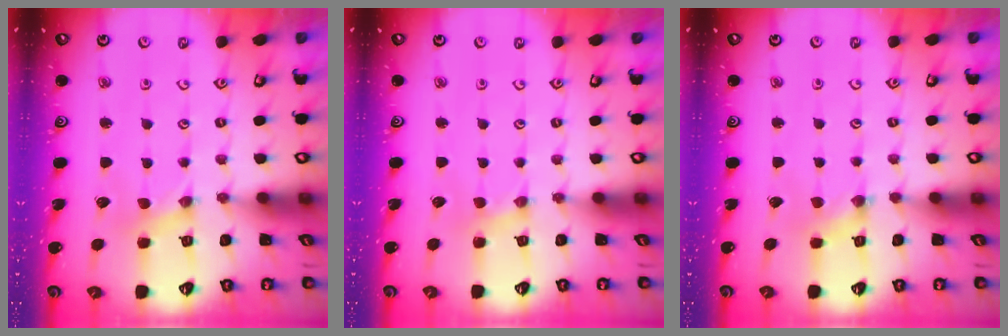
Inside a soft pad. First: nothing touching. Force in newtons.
{"total": 0.0}
{"total": 0.0}